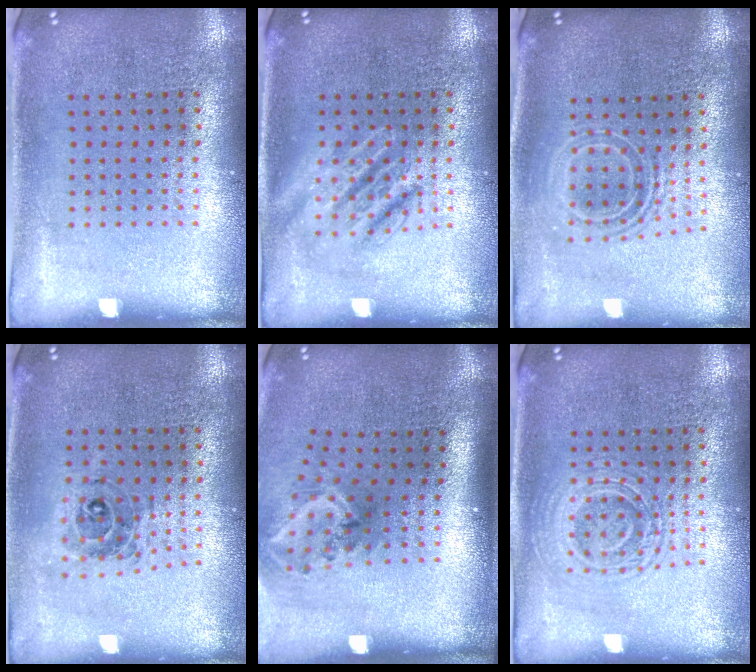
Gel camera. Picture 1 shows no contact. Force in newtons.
{"total": 2.8, "press": 2.8, "slide": 0.3}
{"total": 1.6, "press": 1.3, "slide": 1.0}
{"total": 0.8, "press": 0.8, "slide": 0.2}
{"total": 2.1, "press": 1.3, "slide": 1.6}
{"total": 2.9, "press": 2.8, "slide": 0.6}